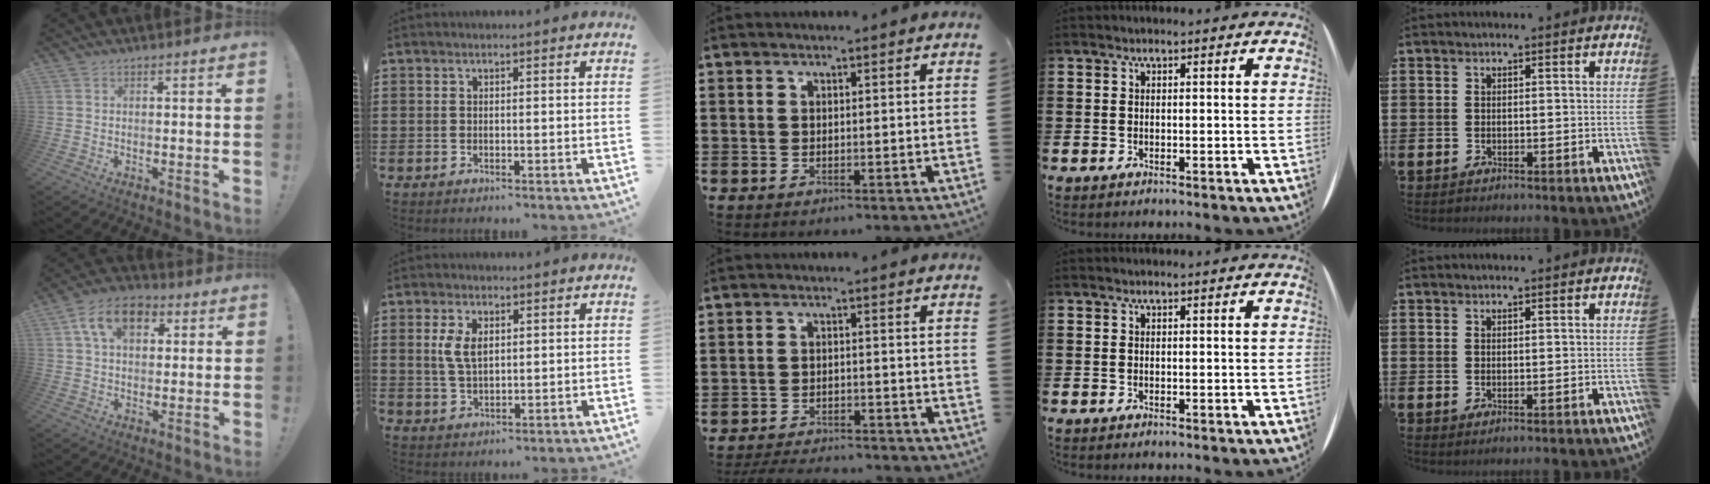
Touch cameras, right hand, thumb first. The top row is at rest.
{"thumb": {"total": 11.5, "force": [4.0, 7.7, 7.6], "torque": [-0.122, 0.010, 0.076]}, "index": {"total": 4.4, "force": [1.3, 1.8, 3.8], "torque": [-0.083, 0.005, 0.021]}, "middle": {"total": 3.4, "force": [-3.3, 0.3, 0.5], "torque": [-0.011, 0.002, -0.069]}}